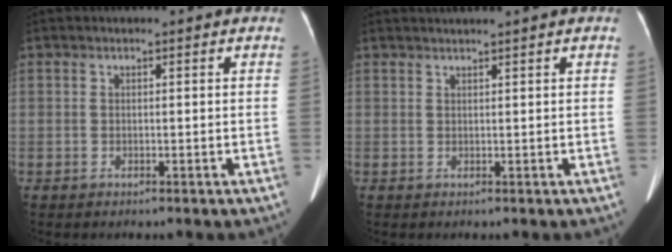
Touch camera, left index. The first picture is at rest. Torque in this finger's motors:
{"motor_torque": [0.02, -0.10, 0.01, 0.04]}